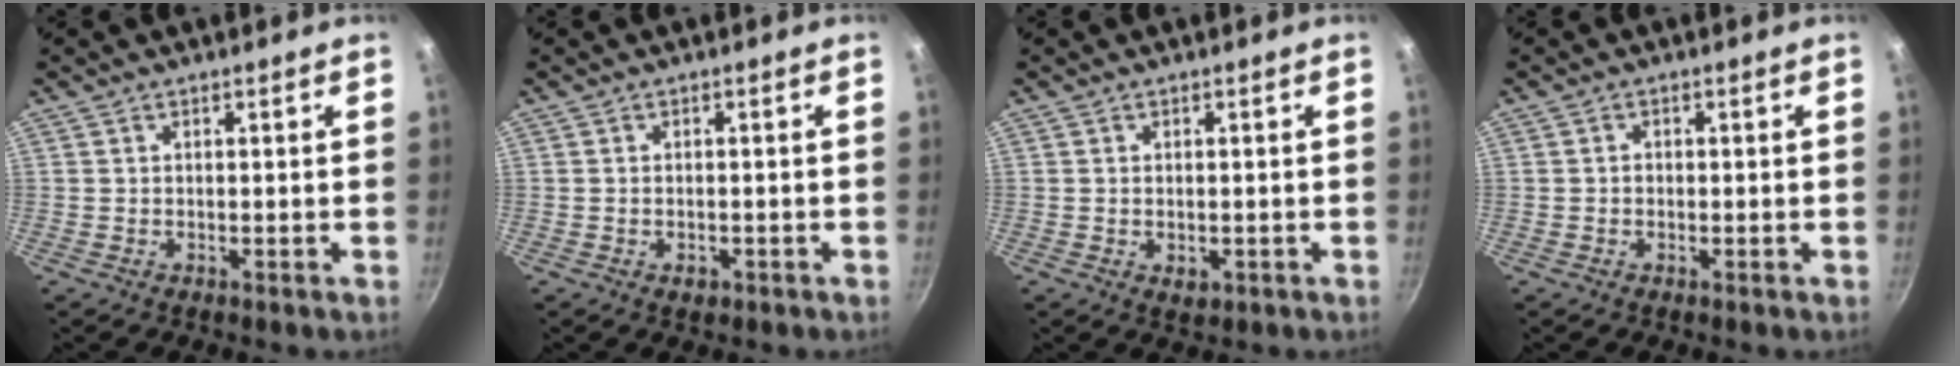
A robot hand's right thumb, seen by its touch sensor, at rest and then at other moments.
{"total": 1.7, "force": [-0.8, 1.1, 1.1], "torque": [-0.016, 0.002, -0.010]}
{"total": 2.2, "force": [-0.6, 1.4, 1.6], "torque": [-0.025, -0.005, -0.007]}
{"total": 0.8, "force": [-0.2, 0.7, 0.4], "torque": [-0.005, 0.003, -0.005]}